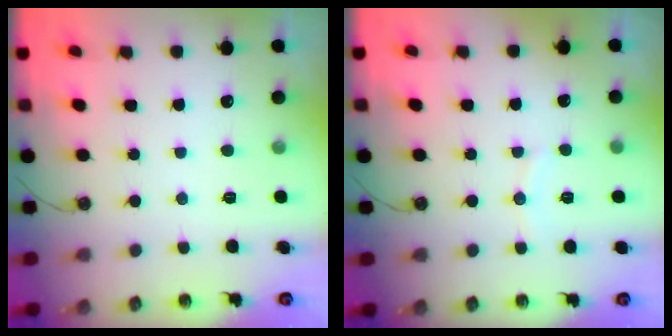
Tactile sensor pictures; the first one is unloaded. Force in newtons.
{"total": 4.2, "press": 4.1, "slide": 0.4}